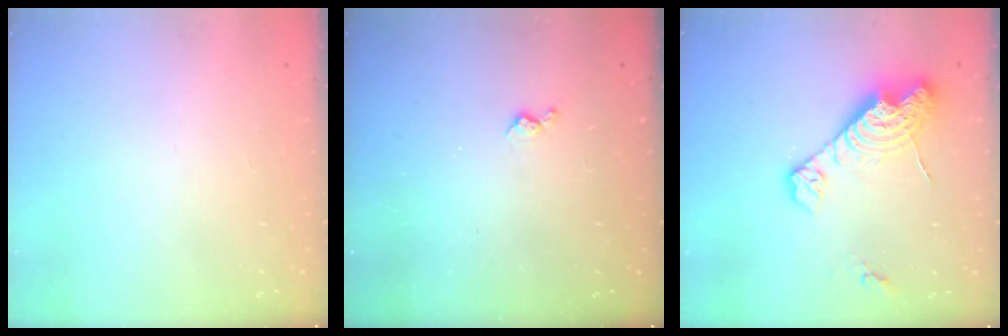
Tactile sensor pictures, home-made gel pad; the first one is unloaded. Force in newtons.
{"total": 3.7, "press": 3.6, "slide": 0.7}
{"total": 14.2, "press": 14.2, "slide": 1.3}